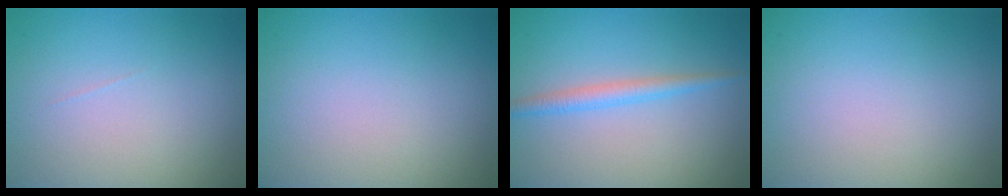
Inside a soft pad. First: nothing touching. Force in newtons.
{"total": 0.0}
{"total": 1.9, "press": 1.9, "slide": 0.1}
{"total": 0.0}